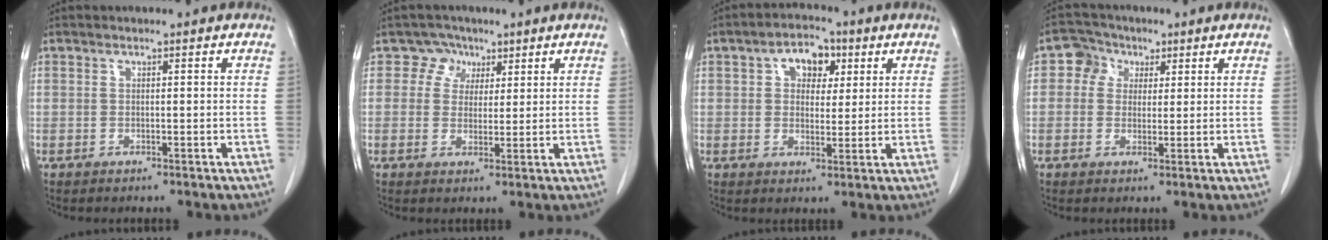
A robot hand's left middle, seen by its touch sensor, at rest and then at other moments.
{"total": 3.6, "force": [1.9, 3.1, 0.1], "torque": [0.002, 0.005, 0.028]}
{"total": 6.1, "force": [2.3, 3.9, 4.1], "torque": [-0.060, 0.020, 0.035]}
{"total": 4.3, "force": [1.5, 3.8, 1.3], "torque": [-0.023, 0.019, 0.026]}